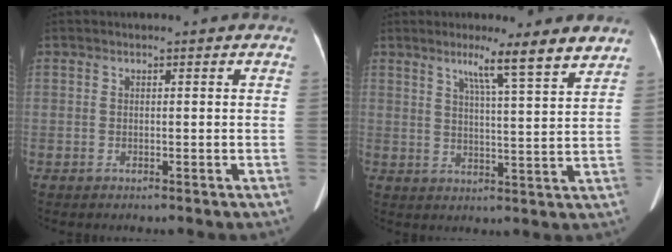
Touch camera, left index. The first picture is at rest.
{"total": 7.9, "force": [5.8, -0.7, 5.4], "torque": [-0.080, -0.016, 0.078]}